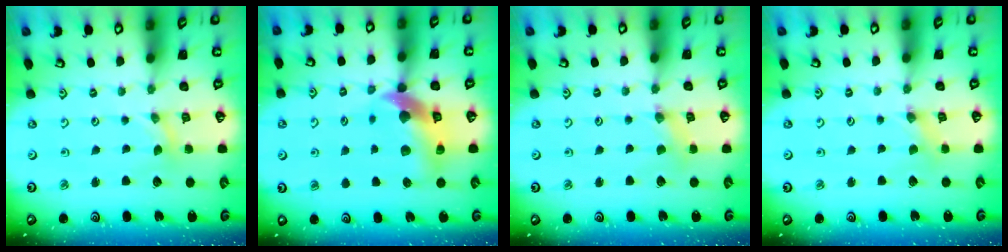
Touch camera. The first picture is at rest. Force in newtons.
{"total": 12.4, "press": 12.2, "slide": 1.9}
{"total": 1.3, "press": 1.3, "slide": 0.3}
{"total": 0.0}